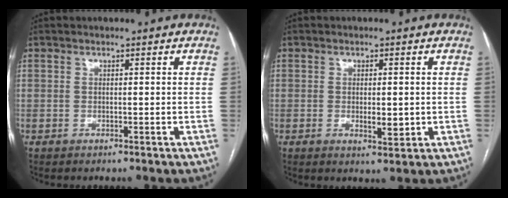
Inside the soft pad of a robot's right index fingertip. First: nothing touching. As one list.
[{"total": 3.1, "force": [-0.4, 1.1, 2.9], "torque": [-0.049, -0.006, -0.002]}]